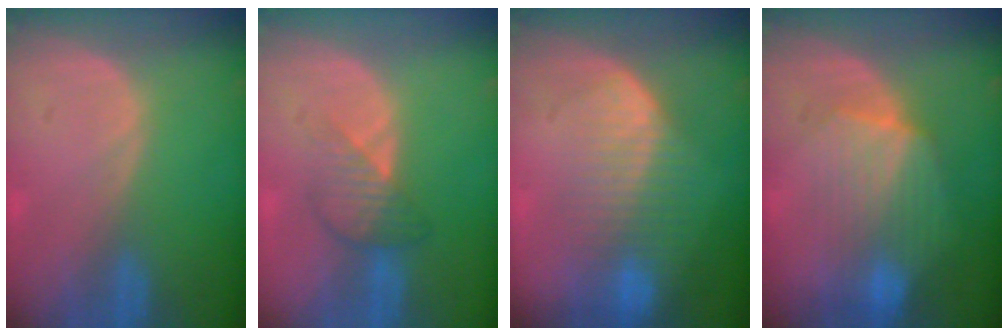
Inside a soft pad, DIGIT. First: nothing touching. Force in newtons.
{"total": 3.8, "press": 3.8, "slide": 0.0}
{"total": 8.1, "press": 7.5, "slide": 3.1}
{"total": 7.4, "press": 7.4, "slide": 0.3}